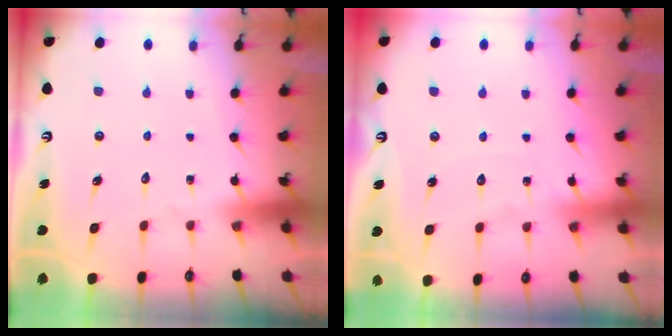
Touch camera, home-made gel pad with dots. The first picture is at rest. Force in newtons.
{"total": 6.2, "press": 6.2, "slide": 0.7}